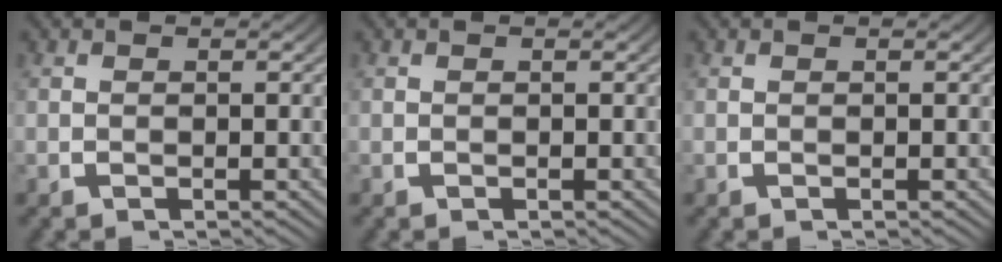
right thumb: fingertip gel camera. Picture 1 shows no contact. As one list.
[{"total": 0.0}, {"total": 0.0}]